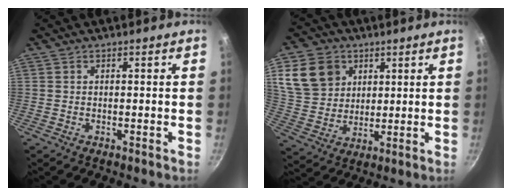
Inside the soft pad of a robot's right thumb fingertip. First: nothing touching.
{"total": 13.0, "force": [4.9, 10.5, 5.9], "torque": [-0.090, -0.007, 0.101]}